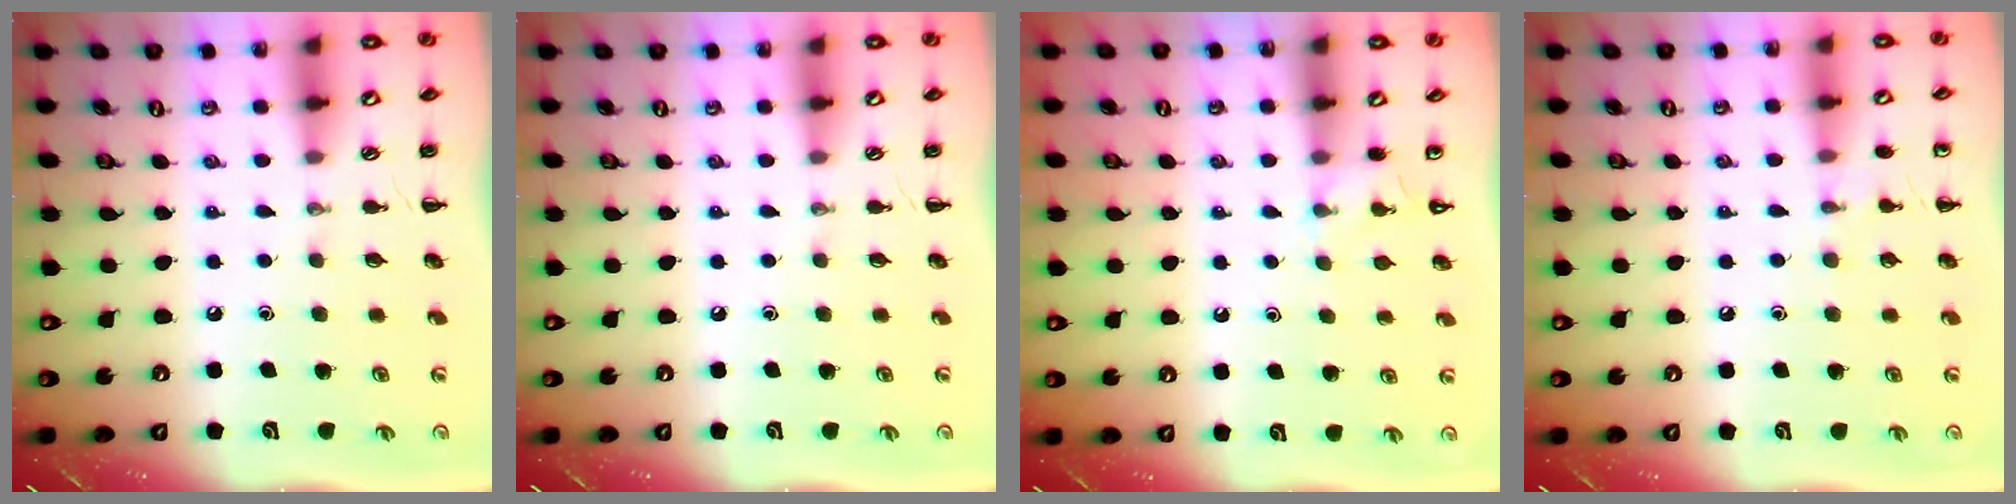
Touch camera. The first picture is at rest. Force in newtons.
{"total": 0.0}
{"total": 3.7, "press": 3.4, "slide": 1.4}
{"total": 5.5, "press": 5.1, "slide": 1.8}